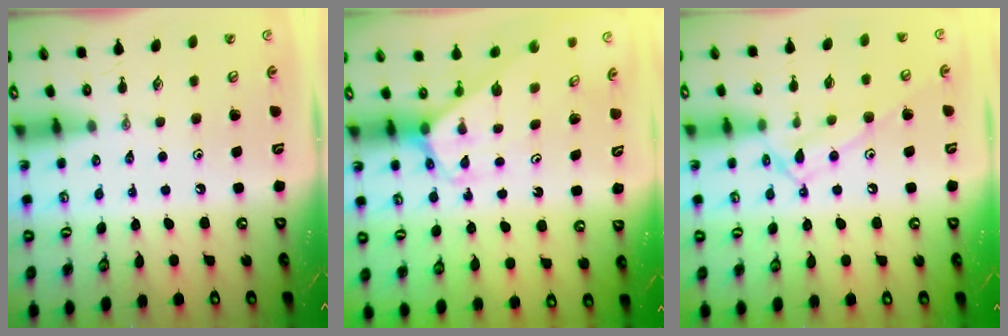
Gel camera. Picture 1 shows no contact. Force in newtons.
{"total": 2.7, "press": 2.7, "slide": 0.2}
{"total": 12.7, "press": 12.7, "slide": 0.9}